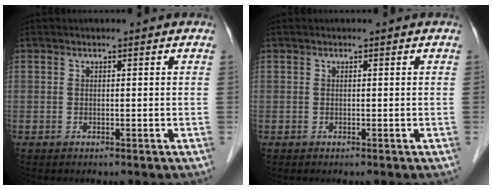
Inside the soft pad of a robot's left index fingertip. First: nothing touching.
{"total": 0.0}